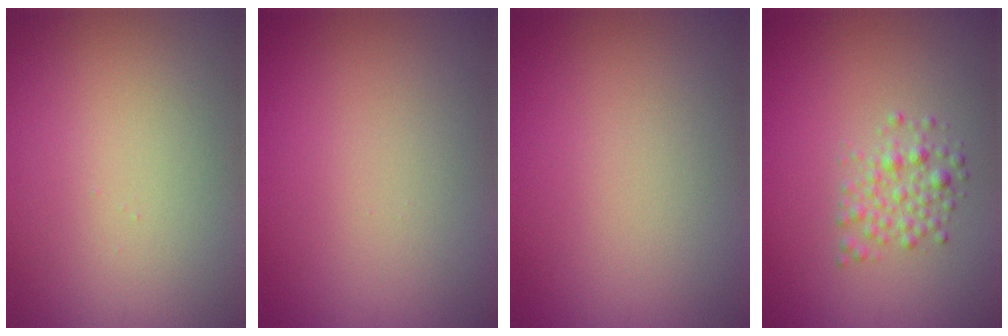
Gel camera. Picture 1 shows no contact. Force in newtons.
{"total": 0.0}
{"total": 0.0}
{"total": 2.2, "press": 2.2, "slide": 0.0}